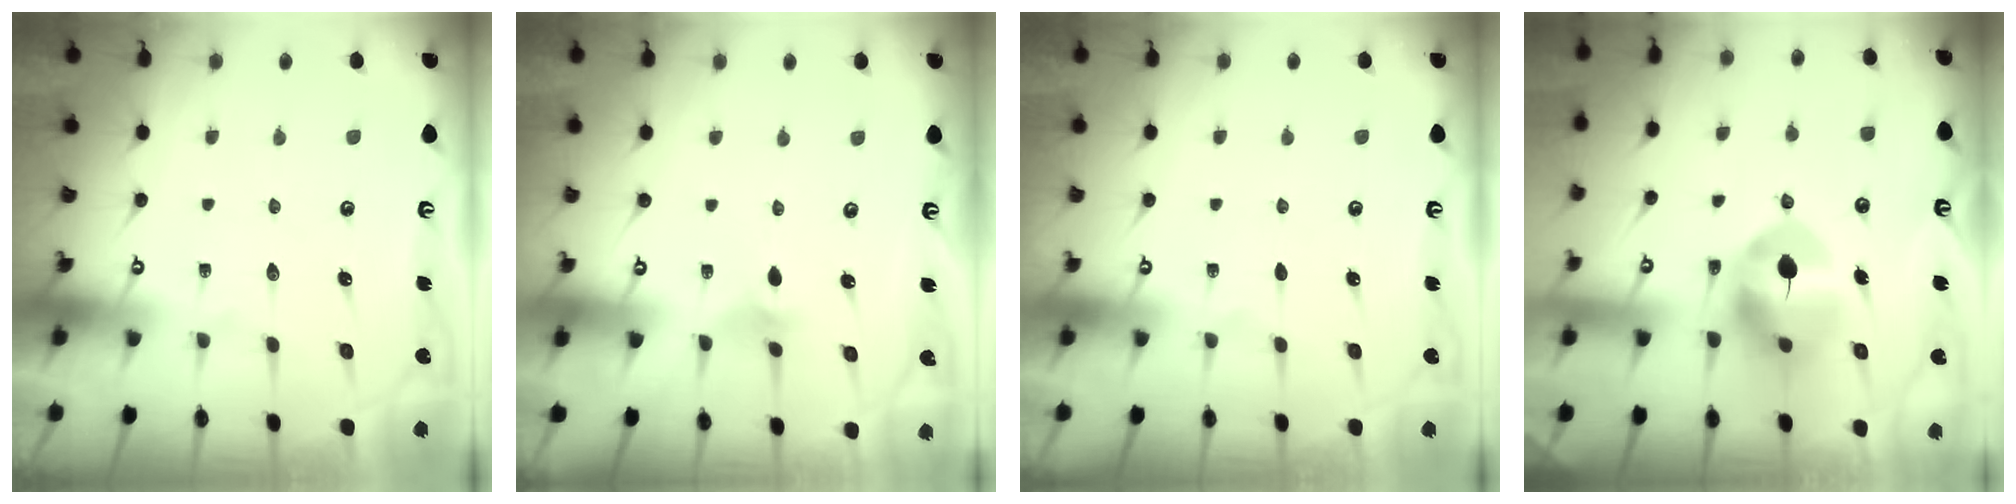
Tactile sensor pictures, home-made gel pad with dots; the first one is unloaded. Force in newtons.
{"total": 2.6, "press": 2.6, "slide": 0.6}
{"total": 0.0}
{"total": 9.7, "press": 9.7, "slide": 1.2}